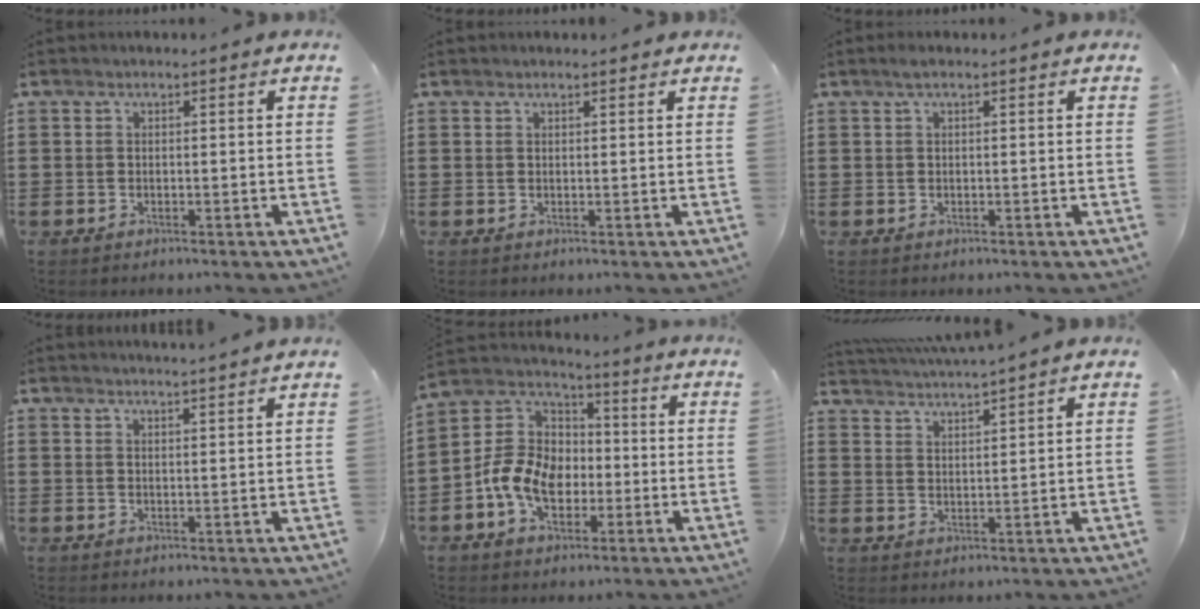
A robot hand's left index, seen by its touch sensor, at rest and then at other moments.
{"total": 0.9, "force": [0.8, 0.1, 0.4], "torque": [-0.009, 0.001, 0.015]}
{"total": 1.0, "force": [0.5, 0.1, 0.9], "torque": [-0.017, 0.002, 0.008]}
{"total": 2.3, "force": [2.2, -0.6, 0.1], "torque": [-0.007, -0.008, 0.044]}
{"total": 9.5, "force": [-3.1, 7.0, 5.7], "torque": [-0.156, 0.014, -0.070]}
{"total": 2.9, "force": [2.8, -0.7, 0.0], "torque": [-0.010, -0.016, 0.050]}